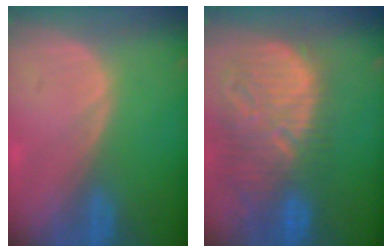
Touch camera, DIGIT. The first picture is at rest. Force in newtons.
{"total": 13.2, "press": 11.5, "slide": 6.7}